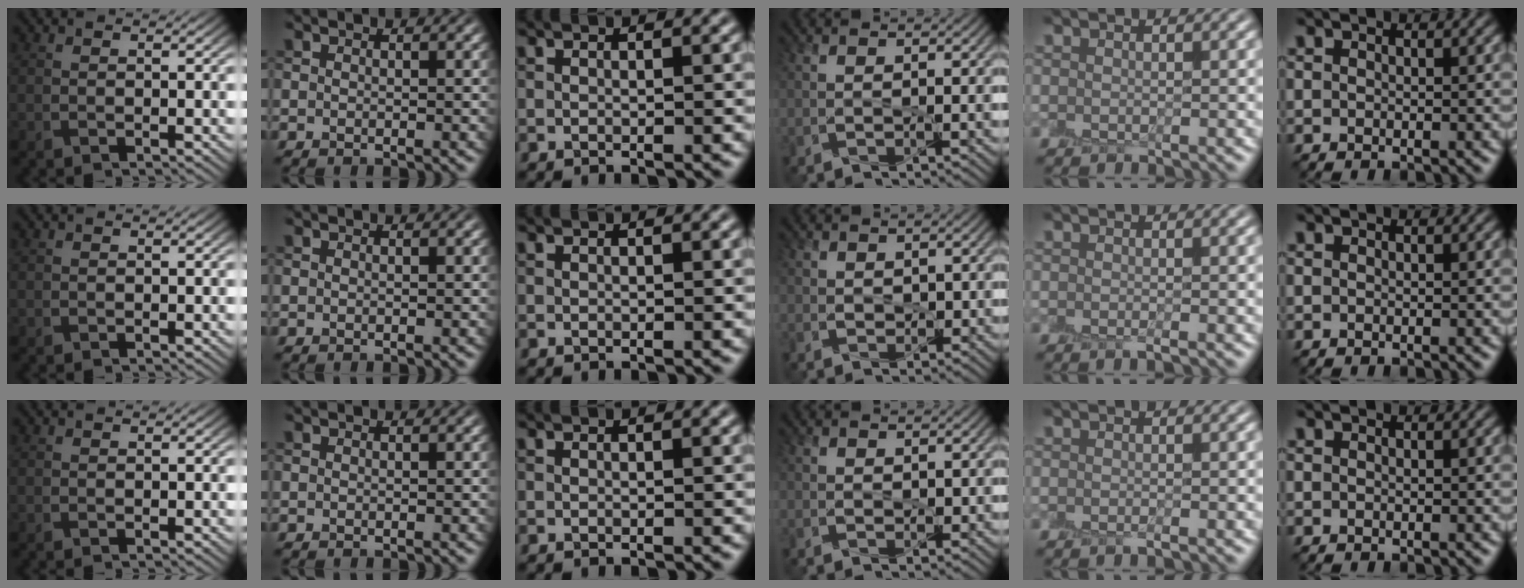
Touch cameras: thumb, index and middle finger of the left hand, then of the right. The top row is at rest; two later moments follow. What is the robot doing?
{"motion": "peel", "object": "small bumper sticker"}